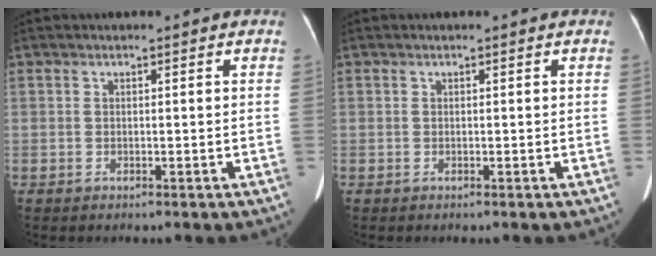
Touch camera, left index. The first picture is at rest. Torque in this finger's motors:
{"motor_torque": [-0.02, 0.00, 0.00, 0.00]}